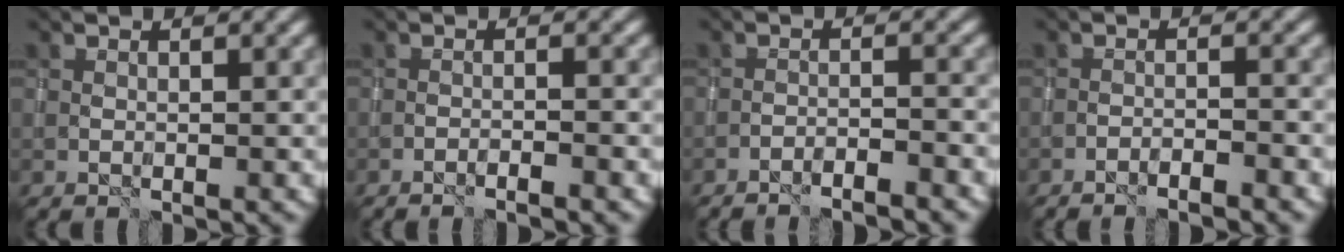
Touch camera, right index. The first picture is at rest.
{"total": 1.8, "force": [-1.4, 0.2, 1.2], "torque": [-0.019, 0.011, -0.030]}
{"total": 3.3, "force": [-3.0, 0.4, 1.3], "torque": [-0.018, 0.008, -0.048]}
{"total": 2.4, "force": [-2.2, 0.2, 1.1], "torque": [-0.017, 0.007, -0.037]}